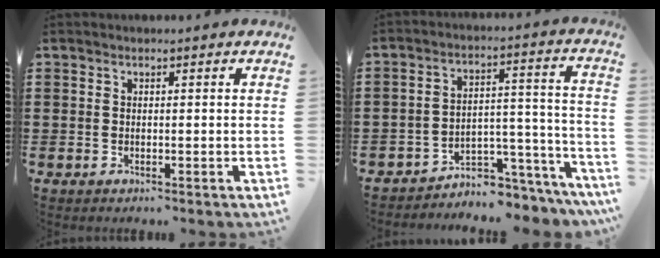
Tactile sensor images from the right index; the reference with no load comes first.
{"total": 4.3, "force": [-4.0, 1.2, 0.7], "torque": [-0.017, 0.004, -0.084]}